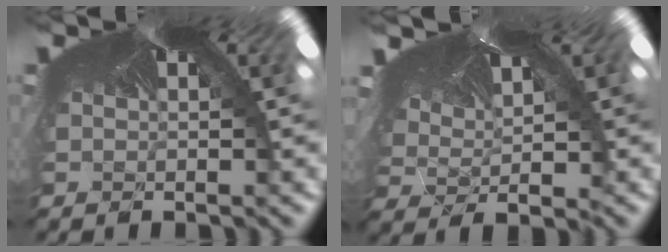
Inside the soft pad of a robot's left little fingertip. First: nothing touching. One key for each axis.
{"total": 2.4, "fx": 0.9, "fy": 0.7, "fz": 2.1, "tx": -0.039, "ty": 0.000, "tz": 0.040}